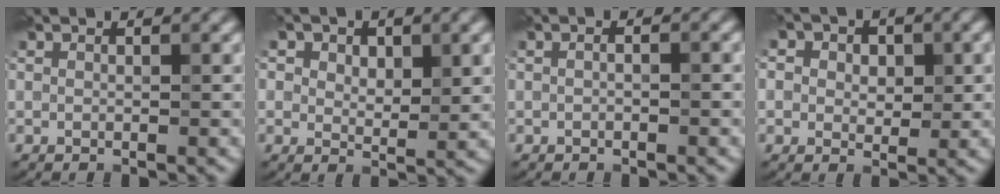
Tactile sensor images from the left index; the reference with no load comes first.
{"total": 5.1, "force": [2.2, 3.1, 3.4], "torque": [-0.047, -0.004, 0.026]}
{"total": 1.0, "force": [-0.1, 0.4, 0.8], "torque": [-0.006, -0.006, -0.007]}
{"total": 6.8, "force": [2.8, 4.9, 3.8], "torque": [-0.038, 0.025, 0.002]}